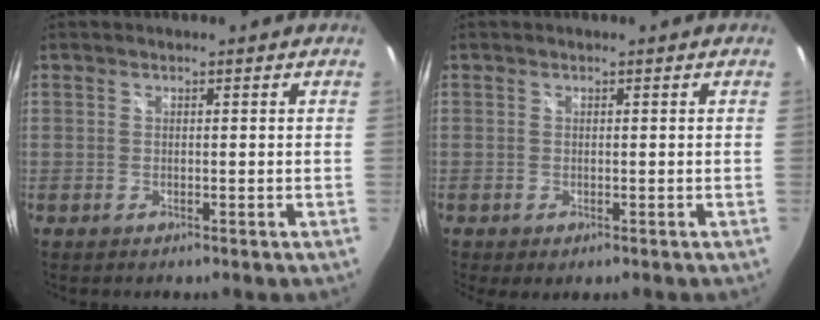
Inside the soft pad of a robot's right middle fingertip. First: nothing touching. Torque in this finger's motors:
{"motor_torque": [1.04, -1.09, 0.28, 0.12]}